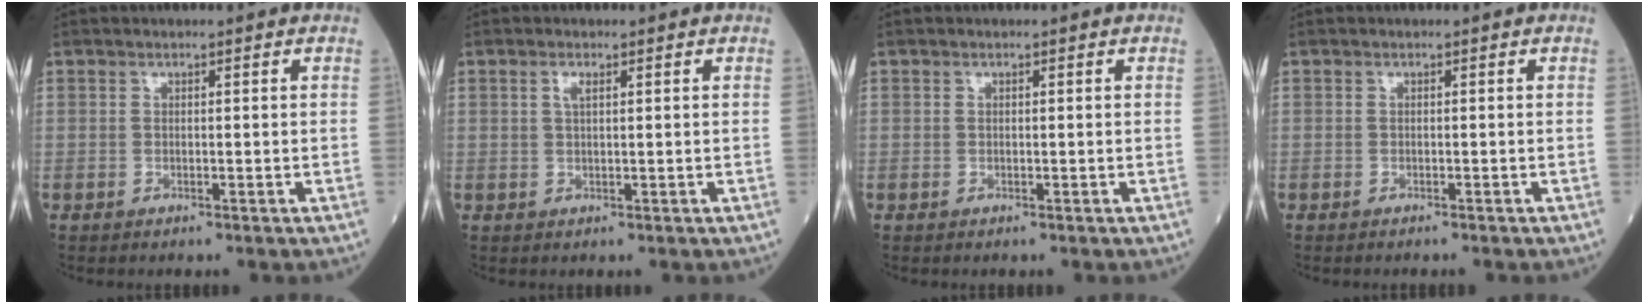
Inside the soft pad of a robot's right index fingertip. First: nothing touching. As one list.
[{"total": 1.4, "force": [0.6, 0.4, 1.2], "torque": [-0.026, 0.003, 0.012]}, {"total": 0.0}, {"total": 0.8, "force": [-0.8, -0.1, 0.2], "torque": [0.000, -0.001, -0.012]}]